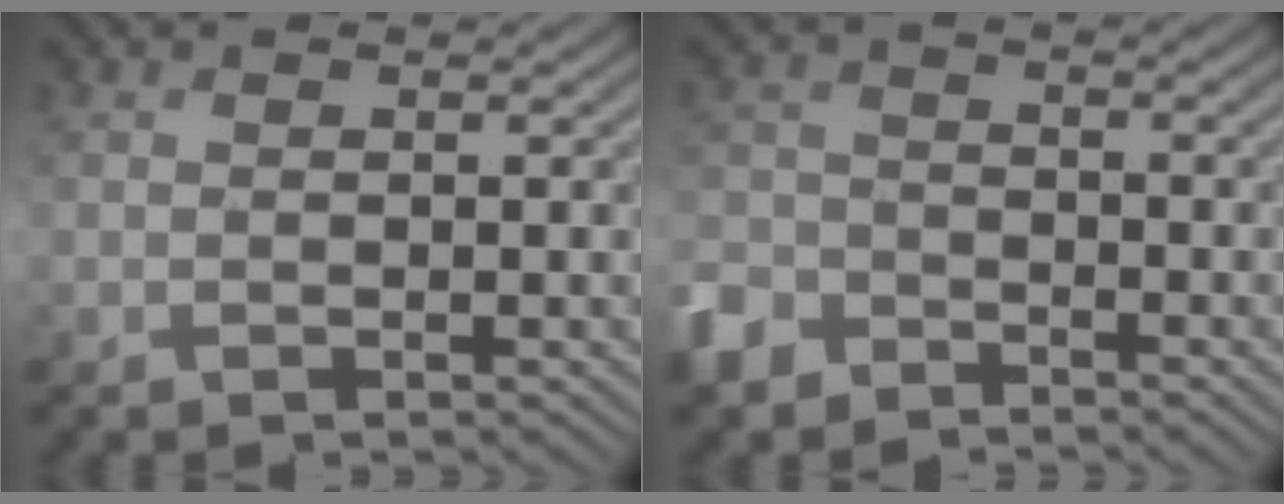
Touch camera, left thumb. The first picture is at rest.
{"total": 5.0, "force": [-4.2, 2.6, 0.8], "torque": [-0.023, -0.007, -0.094]}